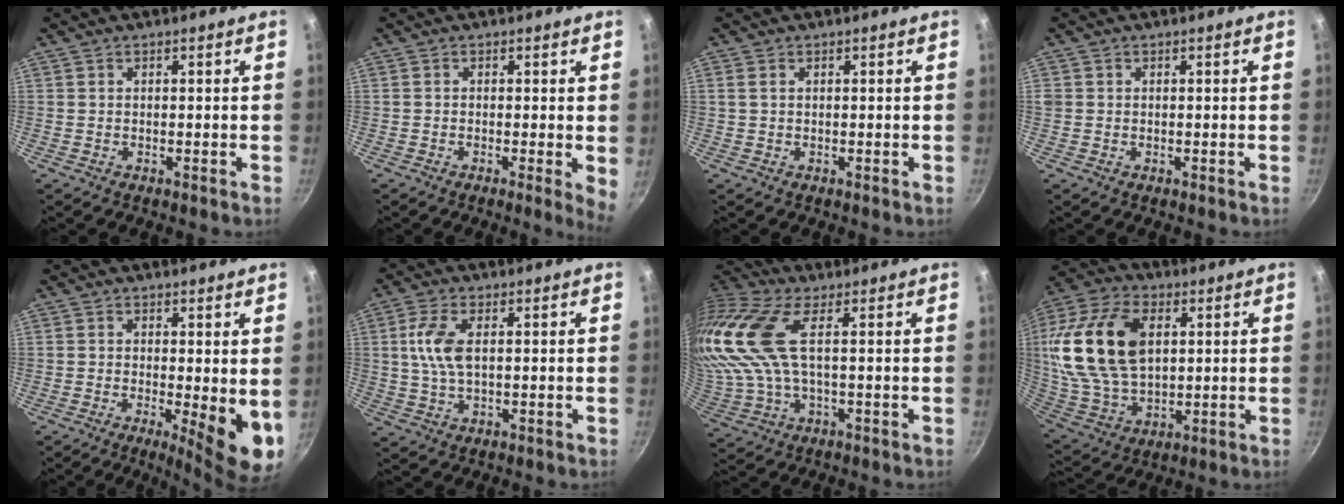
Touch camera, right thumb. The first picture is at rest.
{"total": 2.0, "force": [0.0, 0.6, 1.9], "torque": [-0.024, -0.005, -0.005]}
{"total": 1.1, "force": [0.3, 0.7, 0.7], "torque": [-0.015, 0.002, 0.005]}
{"total": 0.7, "force": [0.1, 0.7, 0.2], "torque": [-0.003, 0.002, 0.000]}
{"total": 8.7, "force": [-0.8, 2.3, 8.4], "torque": [-0.104, -0.015, -0.006]}
{"total": 7.0, "force": [1.2, 3.3, 6.1], "torque": [-0.127, 0.006, 0.021]}
{"total": 15.9, "force": [3.0, 6.7, 14.1], "torque": [-0.309, 0.009, 0.056]}
{"total": 24.3, "force": [5.4, 15.3, 18.1], "torque": [-0.358, -0.003, 0.102]}